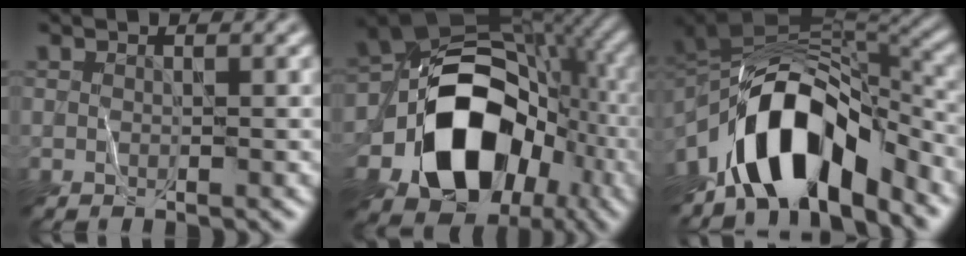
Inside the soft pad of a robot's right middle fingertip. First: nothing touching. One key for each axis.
{"total": 15.9, "fx": -4.8, "fy": 11.5, "fz": 9.9, "tx": -0.148, "ty": -0.012, "tz": -0.087}
{"total": 12.1, "fx": -6.4, "fy": 5.9, "fz": 8.4, "tx": -0.128, "ty": 0.007, "tz": -0.110}